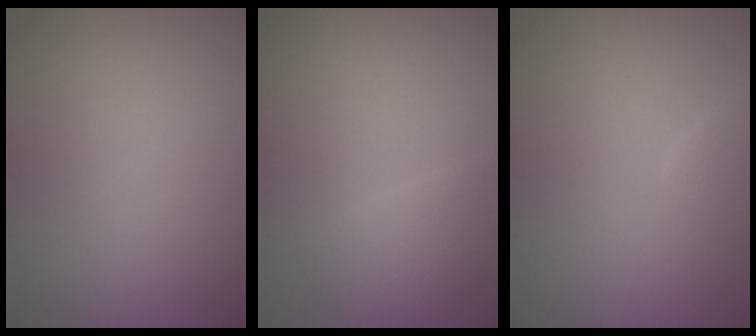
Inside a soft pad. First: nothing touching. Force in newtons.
{"total": 2.4, "press": 2.4, "slide": 0.1}
{"total": 1.4, "press": 1.4, "slide": 0.1}